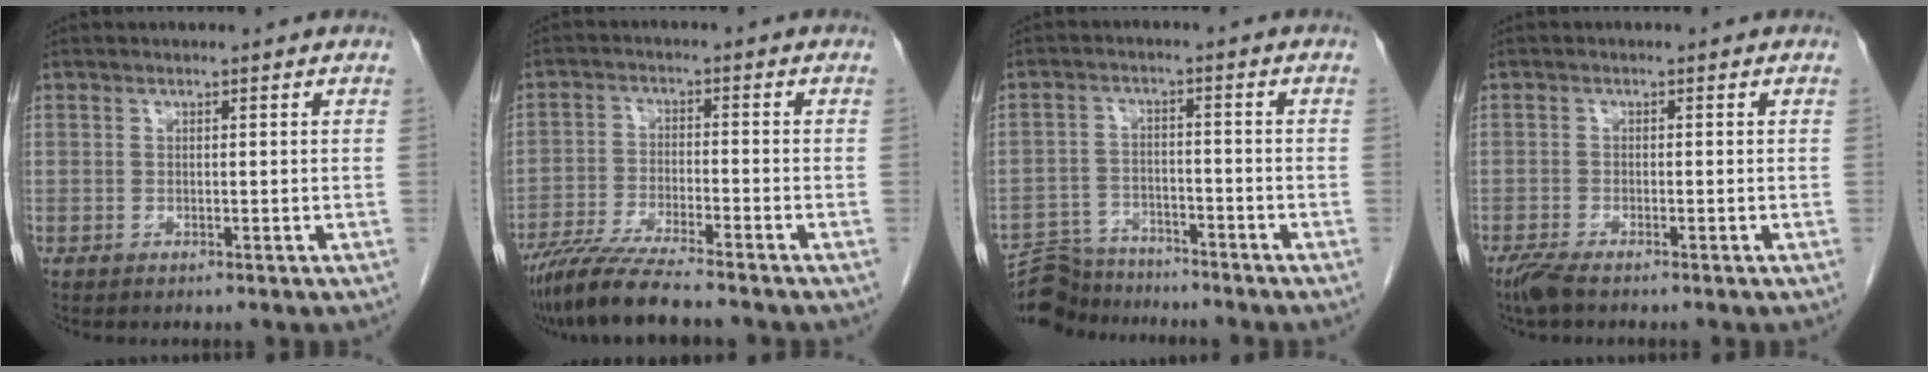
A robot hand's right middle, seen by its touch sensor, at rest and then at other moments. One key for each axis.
{"total": 9.5, "fx": -8.2, "fy": -0.3, "fz": 4.8, "tx": -0.084, "ty": -0.031, "tz": -0.143}
{"total": 9.0, "fx": -8.6, "fy": 2.4, "fz": 0.2, "tx": -0.002, "ty": 0.013, "tz": -0.145}
{"total": 2.9, "fx": -2.3, "fy": 0.5, "fz": 1.8, "tx": -0.043, "ty": -0.010, "tz": -0.044}